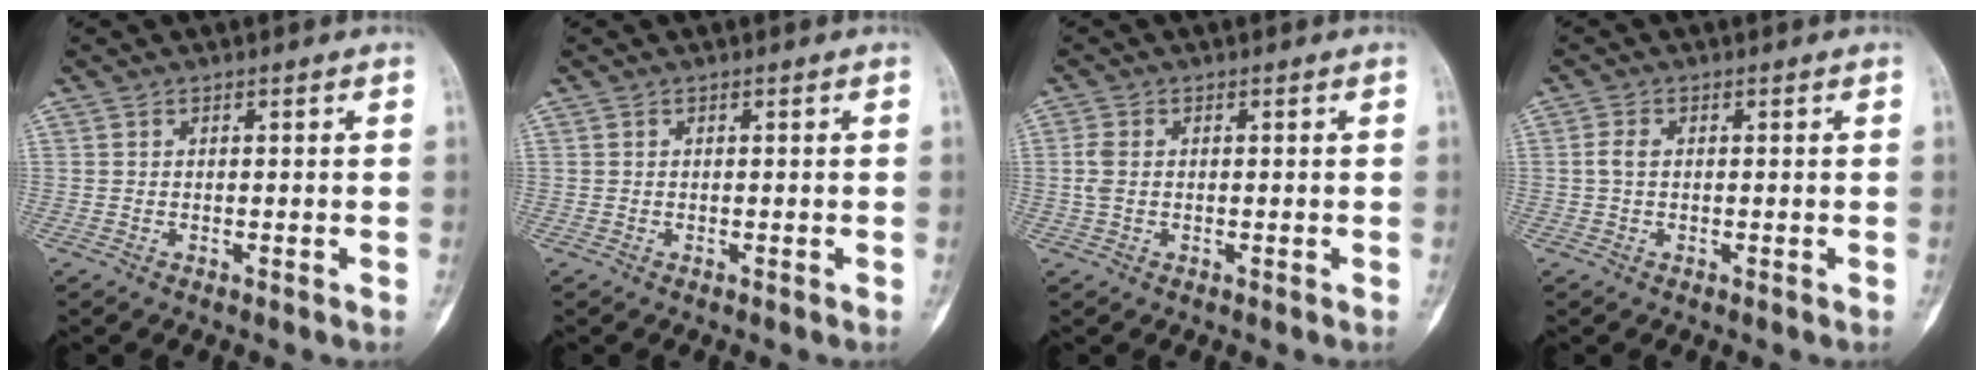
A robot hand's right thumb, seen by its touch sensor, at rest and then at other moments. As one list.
[{"total": 0.0}, {"total": 2.4, "force": [0.0, 1.6, 1.9], "torque": [-0.056, 0.002, -0.003]}, {"total": 2.0, "force": [0.1, 1.2, 1.6], "torque": [-0.035, 0.002, -0.002]}]